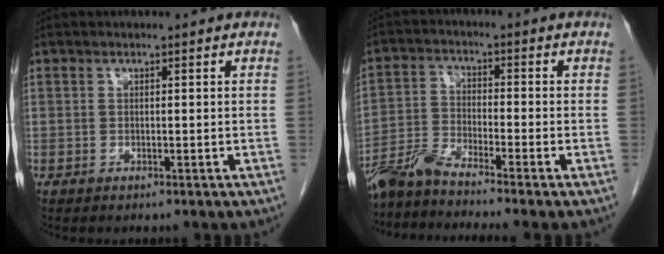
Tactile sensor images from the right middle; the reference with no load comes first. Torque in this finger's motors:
{"motor_torque": [0.78, -0.78, 0.09, 0.02]}